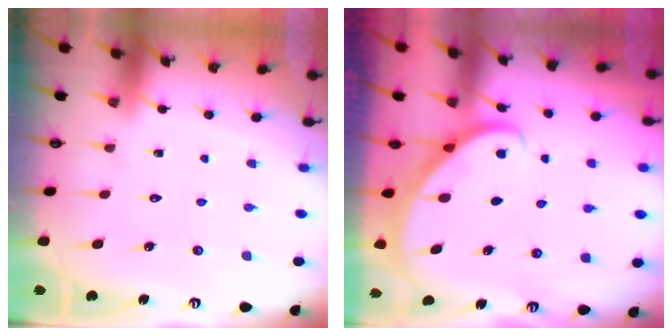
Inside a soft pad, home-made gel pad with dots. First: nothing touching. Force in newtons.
{"total": 2.9, "press": 2.9, "slide": 0.2}